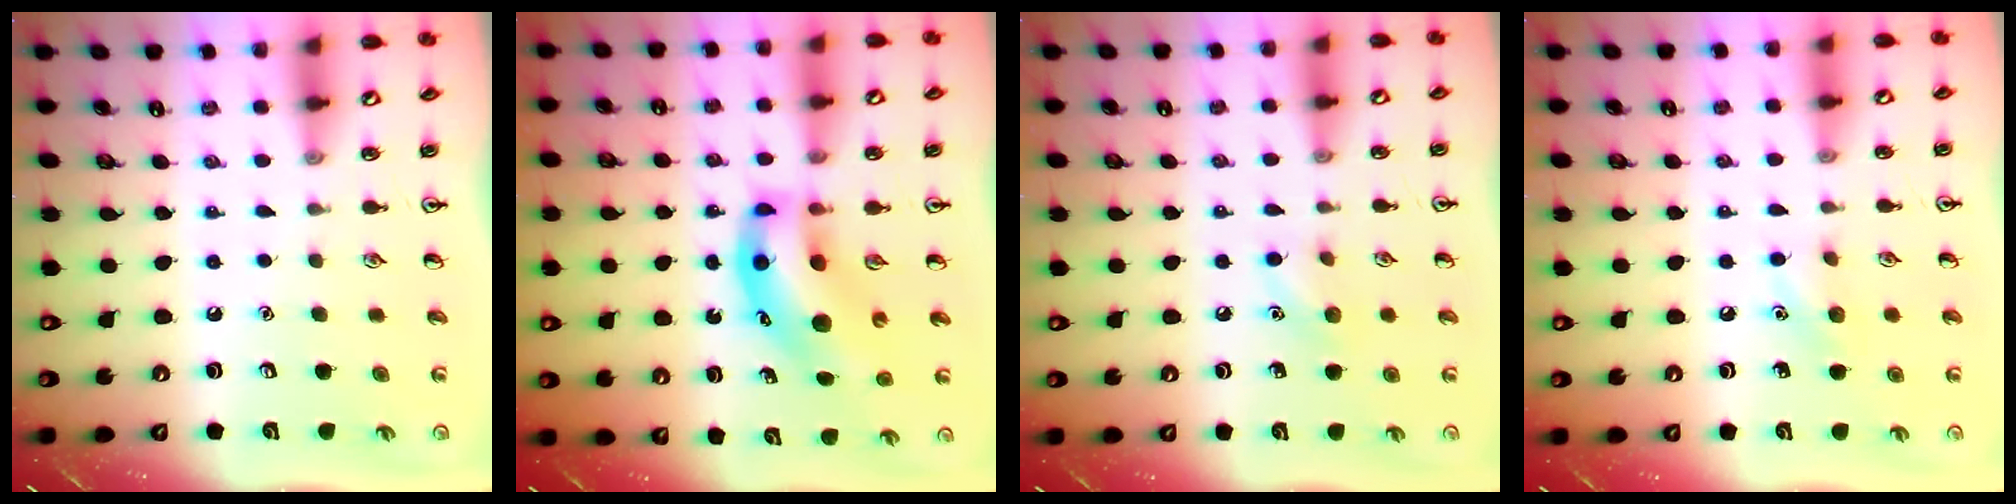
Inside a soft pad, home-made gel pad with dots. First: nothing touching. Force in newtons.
{"total": 12.6, "press": 12.2, "slide": 3.4}
{"total": 6.4, "press": 6.2, "slide": 1.7}
{"total": 6.9, "press": 6.5, "slide": 2.2}